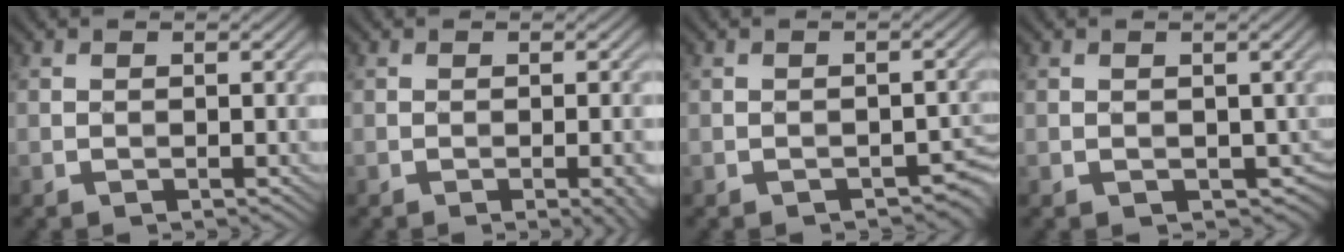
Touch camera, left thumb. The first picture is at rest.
{"total": 1.7, "force": [-0.8, 0.1, 1.4], "torque": [-0.022, -0.001, -0.012]}
{"total": 2.3, "force": [-1.2, 1.3, 1.4], "torque": [-0.026, -0.008, -0.013]}
{"total": 3.4, "force": [0.2, 2.6, 2.1], "torque": [-0.046, -0.016, 0.008]}